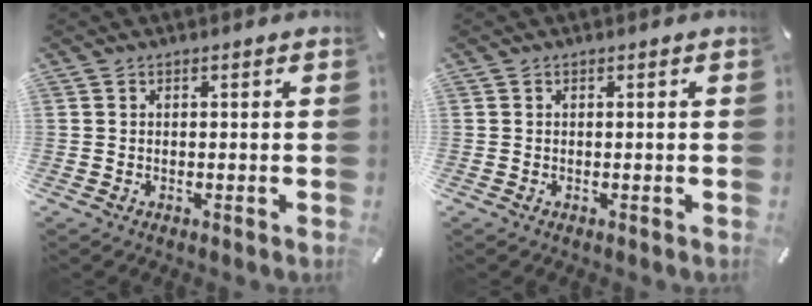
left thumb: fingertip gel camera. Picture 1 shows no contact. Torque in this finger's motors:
{"motor_torque": [0.24, 0.27, -0.06, 0.08, 0.00]}